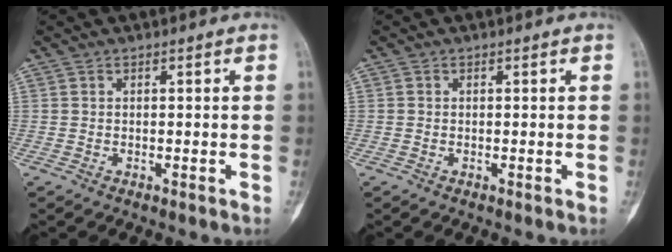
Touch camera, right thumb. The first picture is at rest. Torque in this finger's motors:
{"motor_torque": [-0.19, 0.01, -0.13, 0.02, -0.03]}